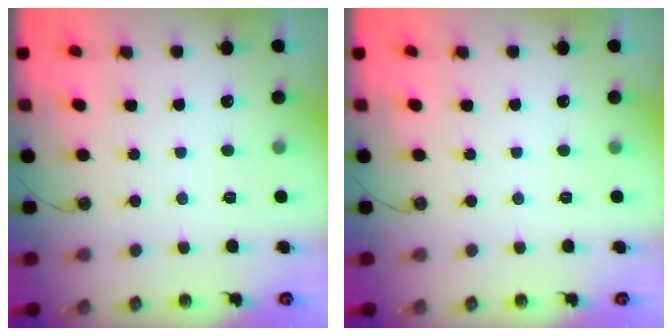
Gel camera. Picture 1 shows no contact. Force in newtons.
{"total": 0.0}